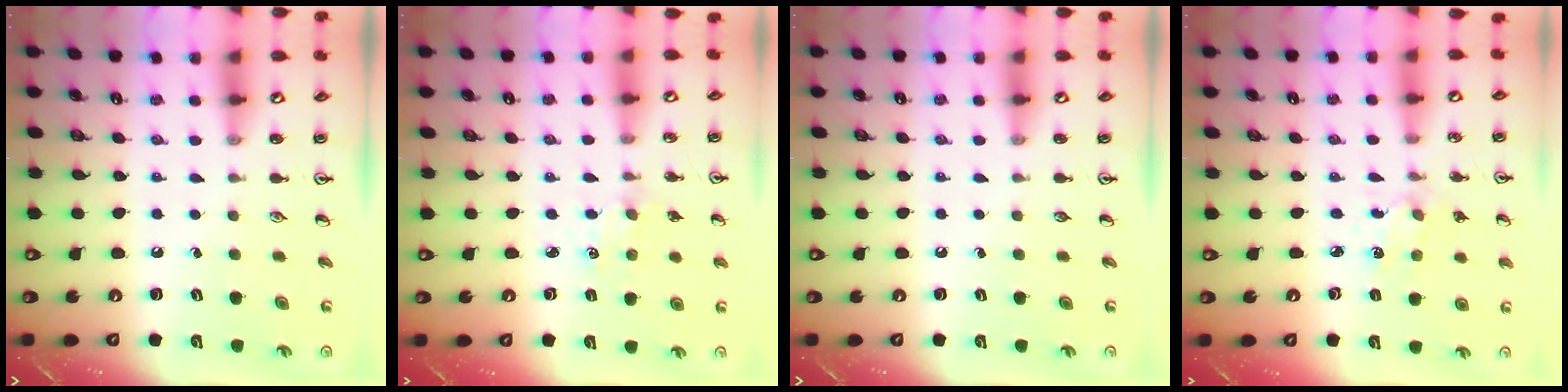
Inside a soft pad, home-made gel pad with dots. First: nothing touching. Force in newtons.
{"total": 1.4, "press": 1.4, "slide": 0.2}
{"total": 0.0}
{"total": 2.3, "press": 2.2, "slide": 0.5}